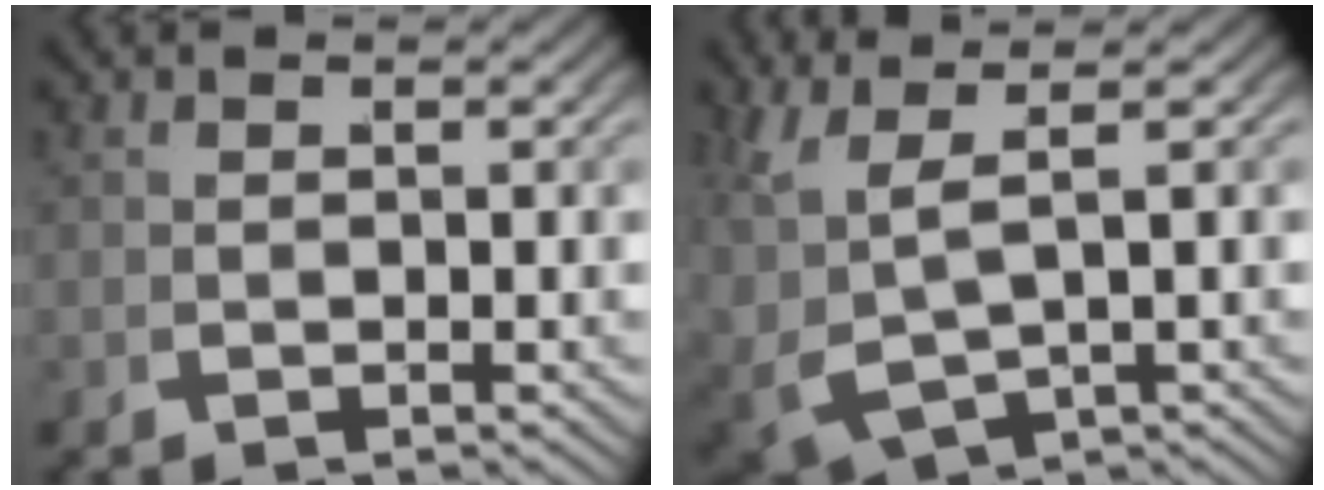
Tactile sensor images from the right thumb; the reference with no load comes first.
{"total": 5.8, "force": [0.8, 3.5, 4.5], "torque": [-0.116, -0.014, 0.038]}